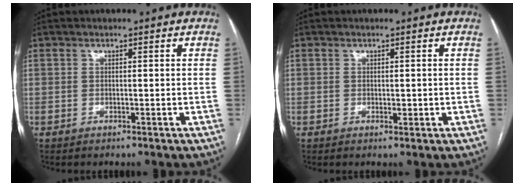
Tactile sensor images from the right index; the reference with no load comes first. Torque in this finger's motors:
{"motor_torque": [0.09, 0.18, 0.14, 0.07]}